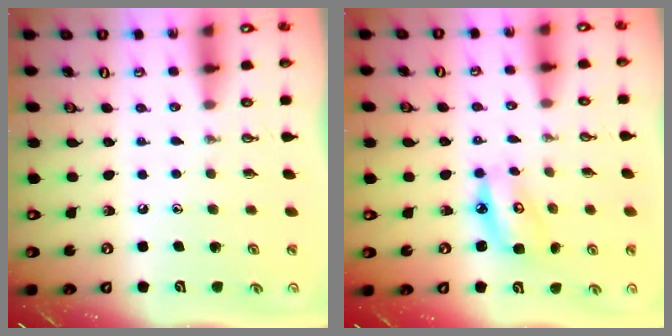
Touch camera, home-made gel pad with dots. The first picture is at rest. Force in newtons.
{"total": 7.0, "press": 7.0, "slide": 0.5}